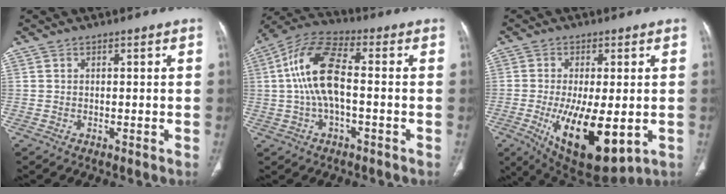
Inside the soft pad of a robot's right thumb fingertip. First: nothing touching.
{"total": 12.3, "force": [-0.1, 5.0, 11.2], "torque": [-0.239, 0.035, -0.007]}
{"total": 15.7, "force": [-3.6, 6.0, 14.0], "torque": [-0.239, -0.026, -0.037]}